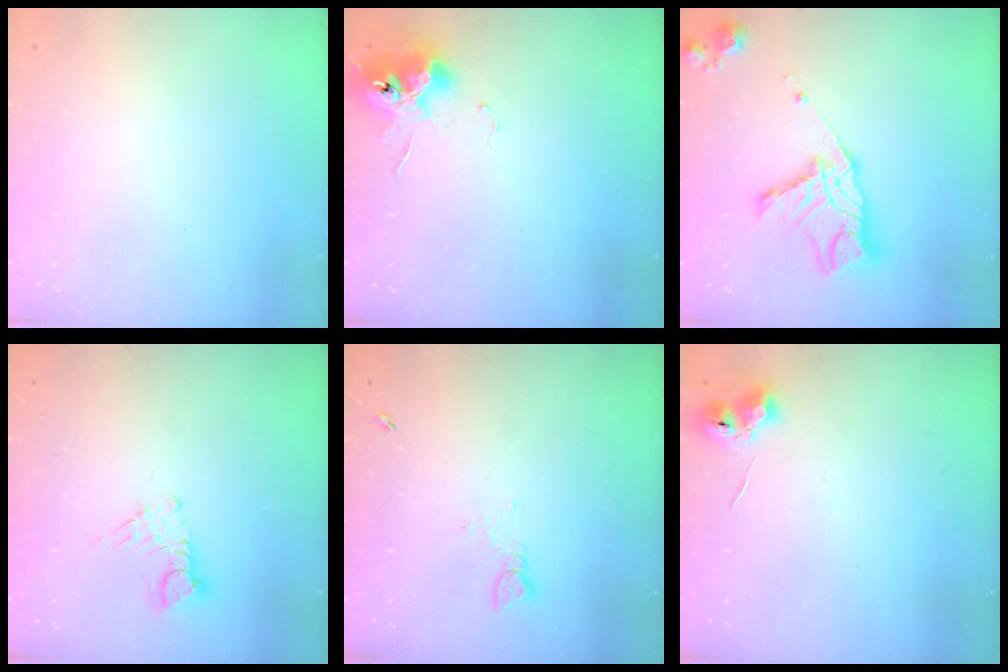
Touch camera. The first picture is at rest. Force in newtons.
{"total": 11.1, "press": 11.1, "slide": 0.6}
{"total": 14.7, "press": 14.7, "slide": 1.2}
{"total": 5.7, "press": 5.7, "slide": 0.5}
{"total": 1.8, "press": 1.7, "slide": 0.3}
{"total": 7.0, "press": 7.0, "slide": 0.7}